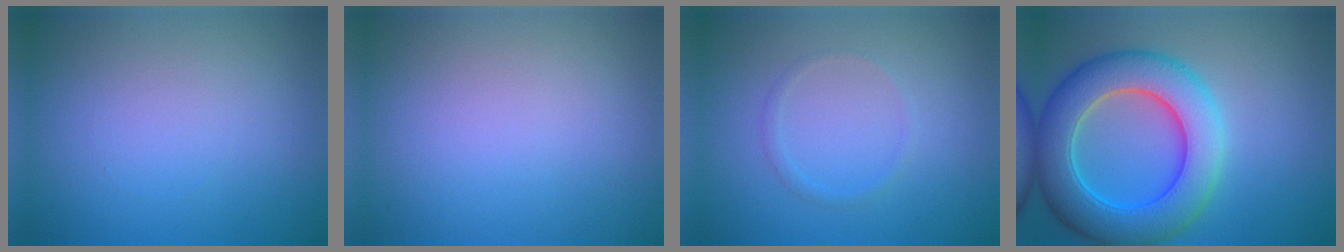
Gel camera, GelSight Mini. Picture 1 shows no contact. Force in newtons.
{"total": 0.0}
{"total": 0.9, "press": 0.9, "slide": 0.1}
{"total": 9.2, "press": 9.2, "slide": 0.2}